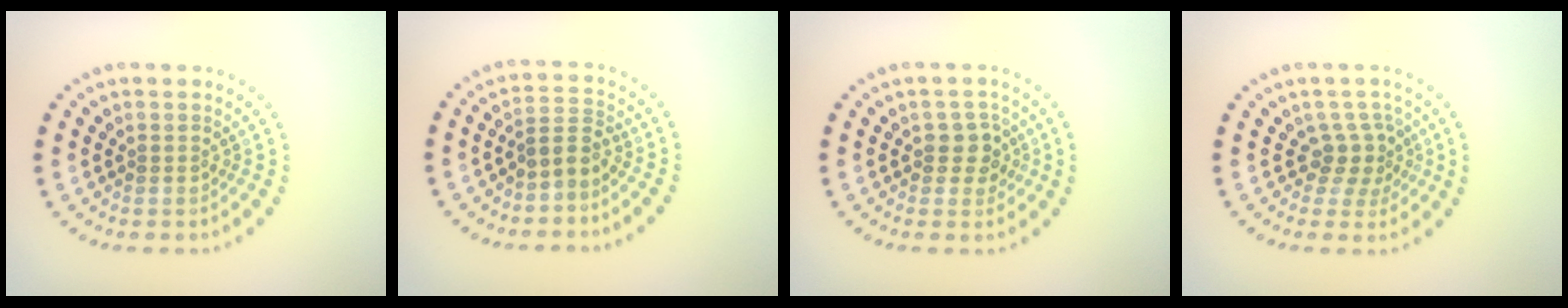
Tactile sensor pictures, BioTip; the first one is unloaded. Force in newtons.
{"total": 2.3, "press": 1.5, "slide": 1.7}
{"total": 2.3, "press": 2.1, "slide": 1.0}
{"total": 2.5, "press": 1.8, "slide": 1.7}